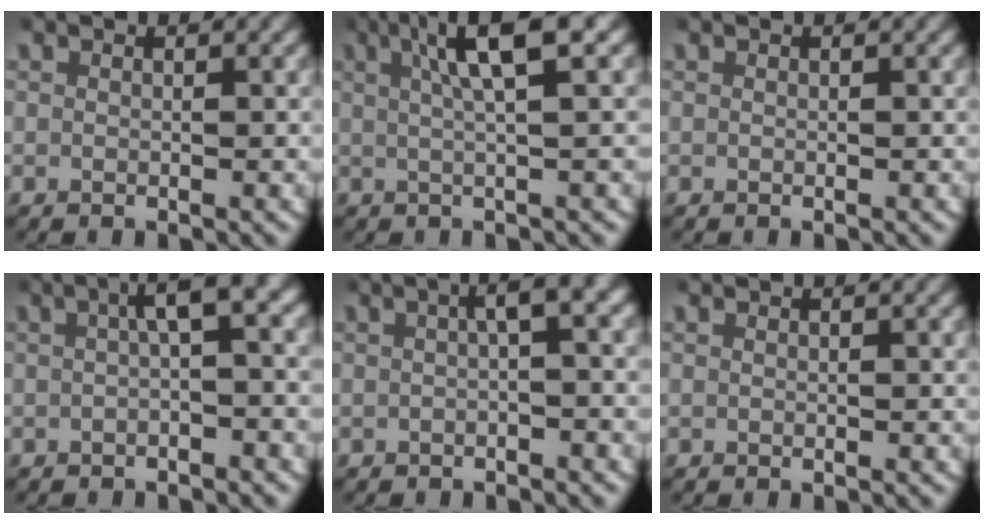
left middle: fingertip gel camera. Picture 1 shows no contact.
{"total": 5.6, "force": [2.4, 1.1, 5.0], "torque": [-0.082, 0.018, 0.030]}
{"total": 0.0}
{"total": 3.6, "force": [0.5, 0.9, 3.4], "torque": [-0.041, 0.023, -0.001]}
{"total": 3.0, "force": [0.4, 0.6, 3.0], "torque": [-0.035, 0.022, -0.001]}
{"total": 0.0}